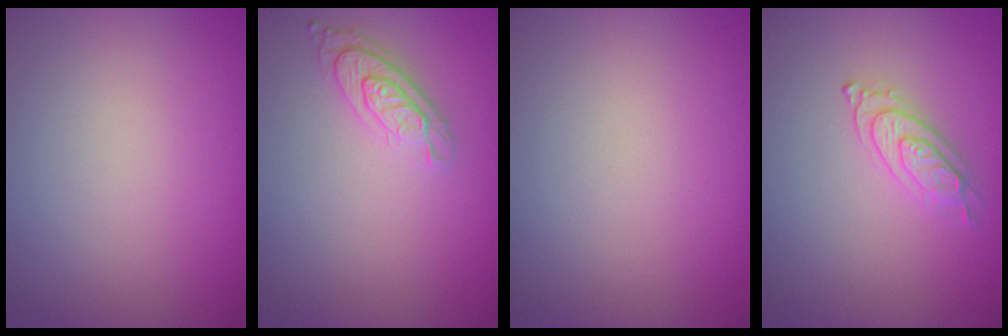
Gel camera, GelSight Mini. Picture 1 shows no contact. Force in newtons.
{"total": 3.0, "press": 2.3, "slide": 1.9}
{"total": 0.0}
{"total": 2.2, "press": 2.2, "slide": 0.5}